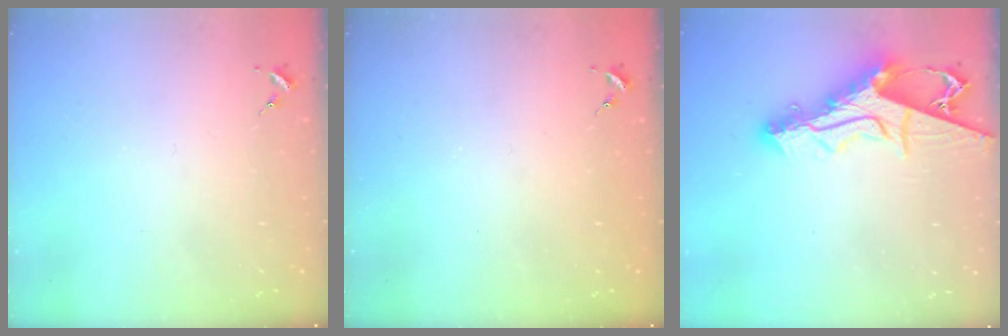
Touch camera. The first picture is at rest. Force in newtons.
{"total": 0.7, "press": 0.7, "slide": 0.1}
{"total": 15.4, "press": 15.4, "slide": 1.5}